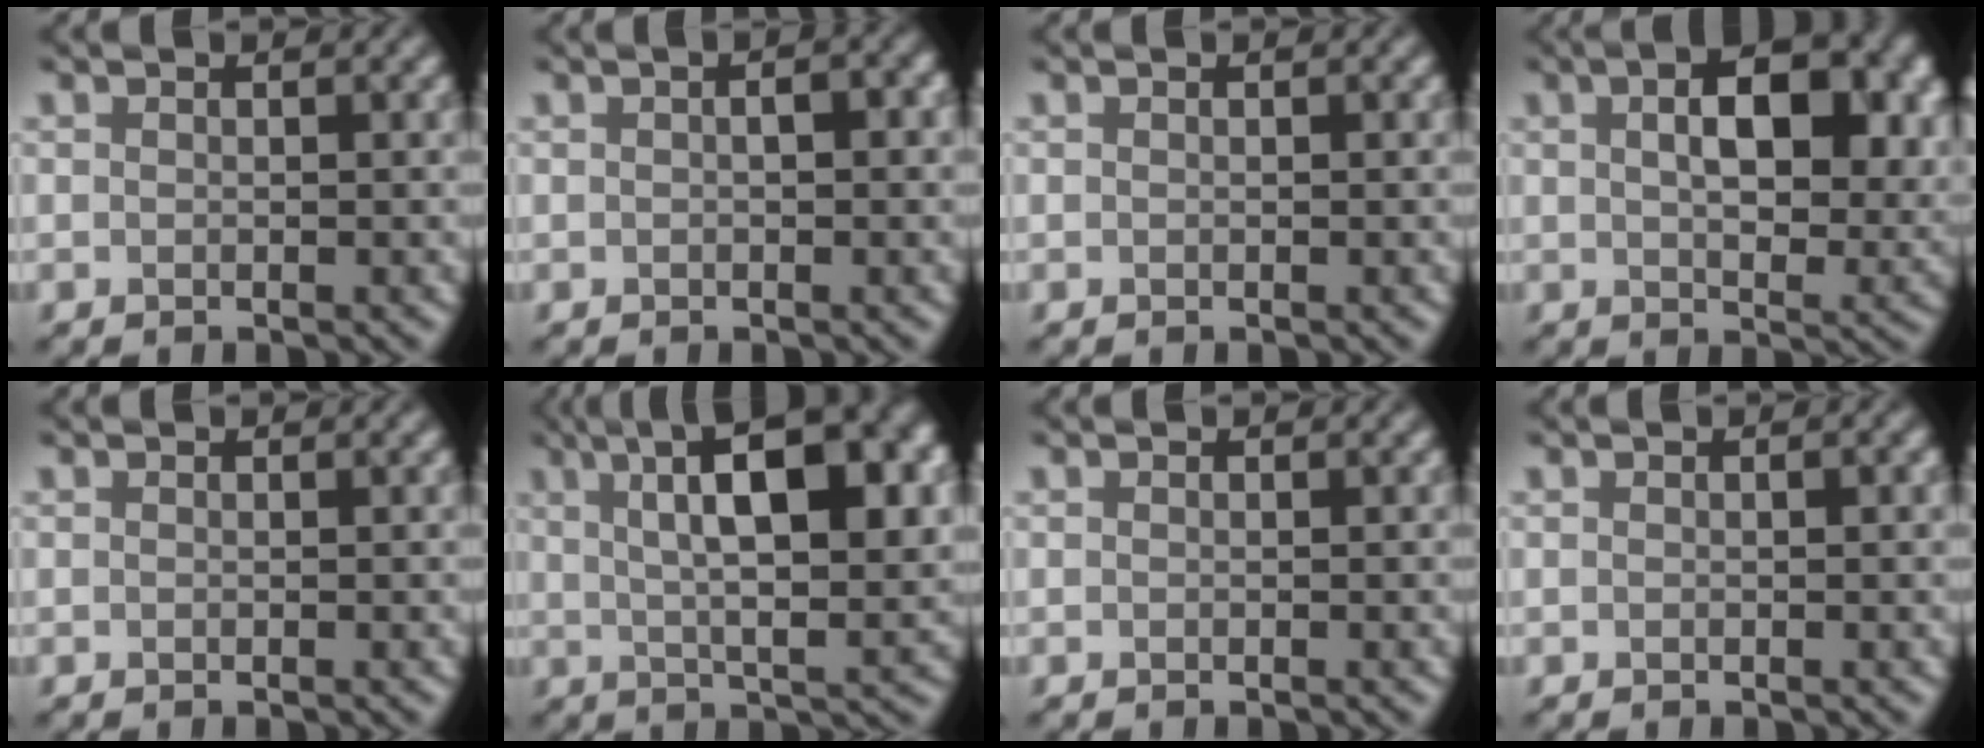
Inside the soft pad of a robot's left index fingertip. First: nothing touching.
{"total": 2.4, "force": [0.3, 1.1, 2.1], "torque": [-0.025, 0.002, 0.001]}
{"total": 0.0}
{"total": 9.3, "force": [2.2, 4.9, 7.6], "torque": [-0.099, 0.006, 0.029]}
{"total": 0.0}
{"total": 12.7, "force": [4.1, 4.2, 11.2], "torque": [-0.162, 0.010, 0.062]}
{"total": 0.0}
{"total": 0.6, "force": [0.1, 0.2, 0.6], "torque": [-0.008, 0.002, 0.002]}